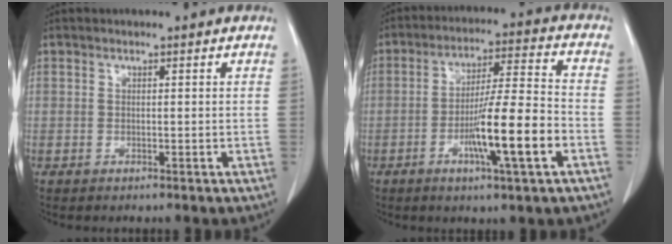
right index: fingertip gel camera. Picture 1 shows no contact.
{"total": 13.1, "force": [-4.6, 0.6, 12.3], "torque": [-0.209, -0.003, -0.076]}